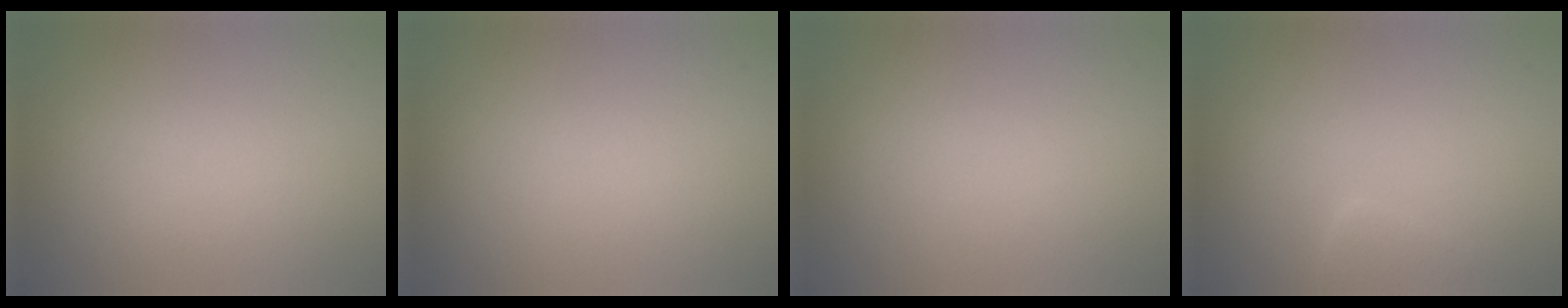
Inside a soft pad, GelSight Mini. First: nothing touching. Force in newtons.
{"total": 0.0}
{"total": 0.0}
{"total": 2.0, "press": 2.0, "slide": 0.2}